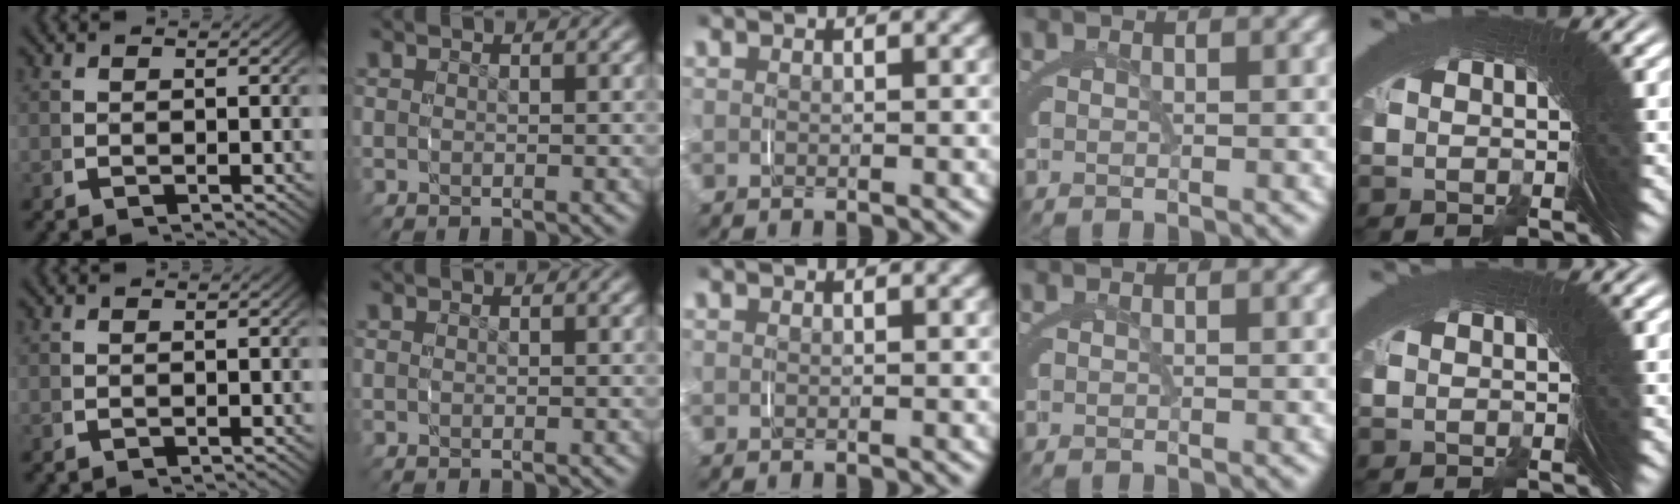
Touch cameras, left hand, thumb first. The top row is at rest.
{}